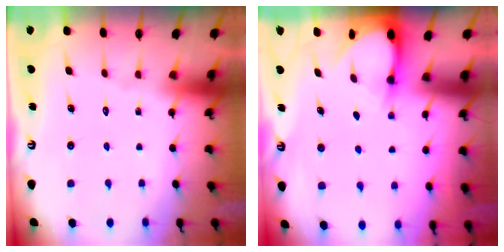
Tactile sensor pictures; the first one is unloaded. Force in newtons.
{"total": 3.0, "press": 3.0, "slide": 0.4}